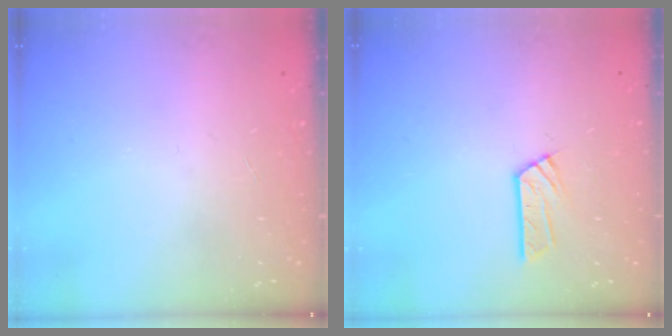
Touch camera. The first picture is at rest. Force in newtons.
{"total": 6.4, "press": 6.4, "slide": 0.3}